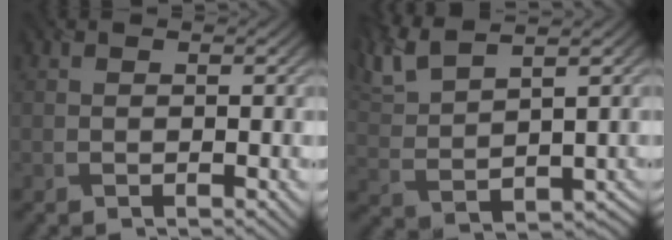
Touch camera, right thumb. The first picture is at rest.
{"total": 7.6, "force": [5.6, 2.2, 4.6], "torque": [-0.114, 0.018, 0.118]}